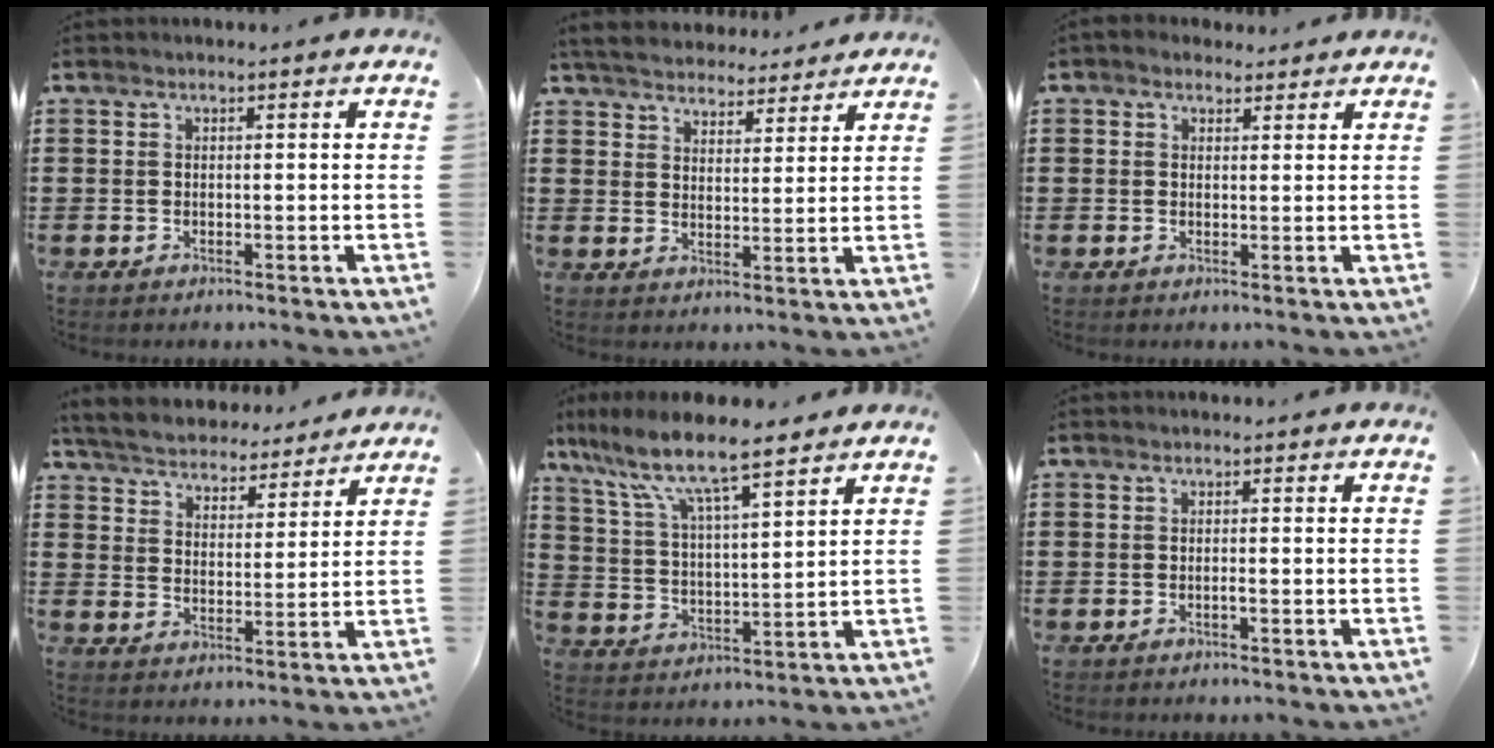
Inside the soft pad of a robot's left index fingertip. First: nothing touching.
{"total": 4.7, "force": [4.5, 1.1, 0.8], "torque": [-0.036, -0.017, 0.080]}
{"total": 2.3, "force": [1.8, 1.4, 0.5], "torque": [-0.010, 0.003, 0.031]}
{"total": 5.2, "force": [5.2, 0.4, 0.2], "torque": [-0.032, -0.036, 0.088]}
{"total": 8.6, "force": [6.9, 1.2, 4.9], "torque": [-0.123, -0.032, 0.115]}
{"total": 0.6, "force": [-0.2, 0.0, 0.5], "torque": [-0.010, -0.003, -0.002]}